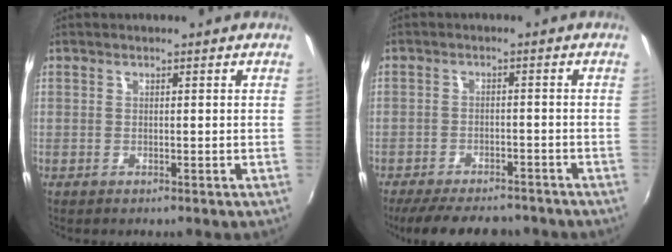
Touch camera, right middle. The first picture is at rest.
{"total": 12.5, "force": [-10.3, 4.4, 5.5], "torque": [-0.123, -0.012, -0.149]}